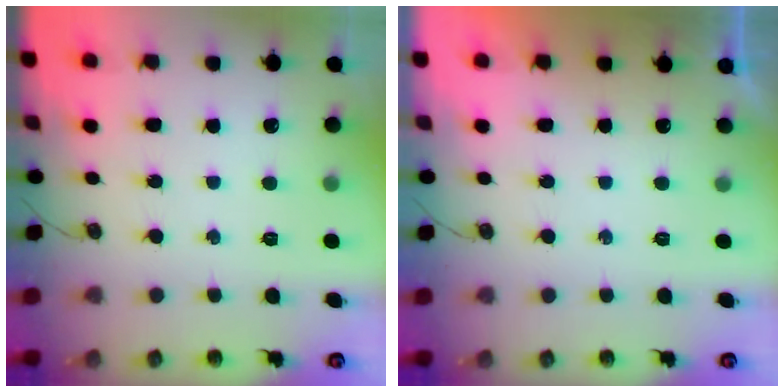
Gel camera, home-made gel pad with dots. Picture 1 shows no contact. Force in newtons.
{"total": 0.0}